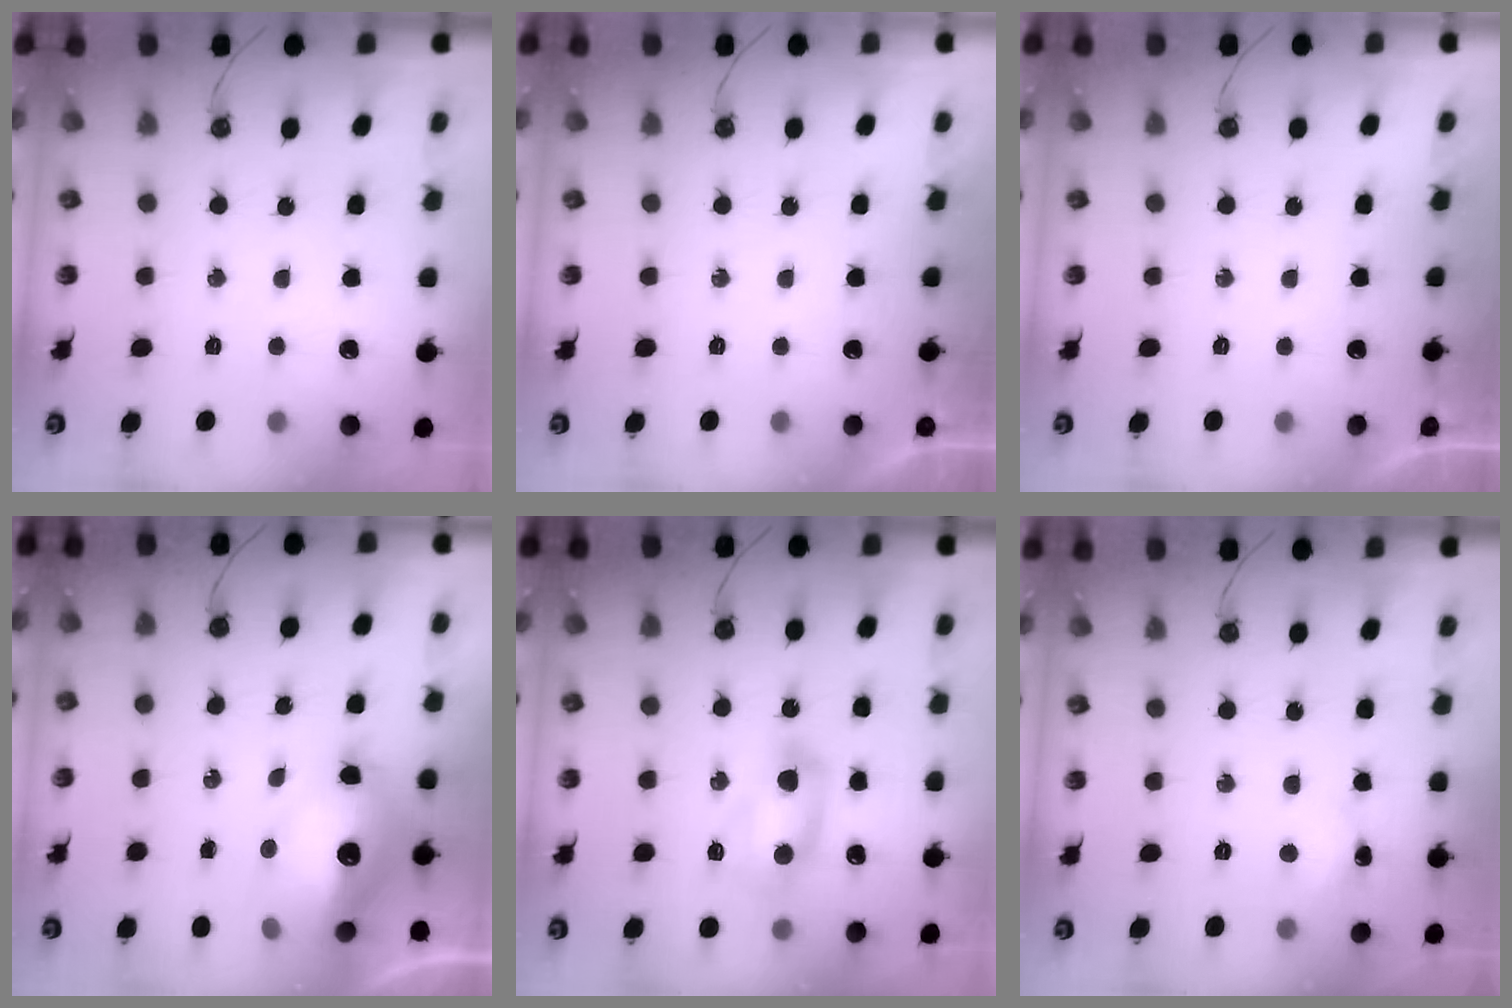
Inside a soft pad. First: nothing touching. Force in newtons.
{"total": 0.0}
{"total": 0.0}
{"total": 16.6, "press": 16.5, "slide": 1.7}
{"total": 10.8, "press": 10.7, "slide": 1.3}
{"total": 4.6, "press": 4.5, "slide": 0.8}